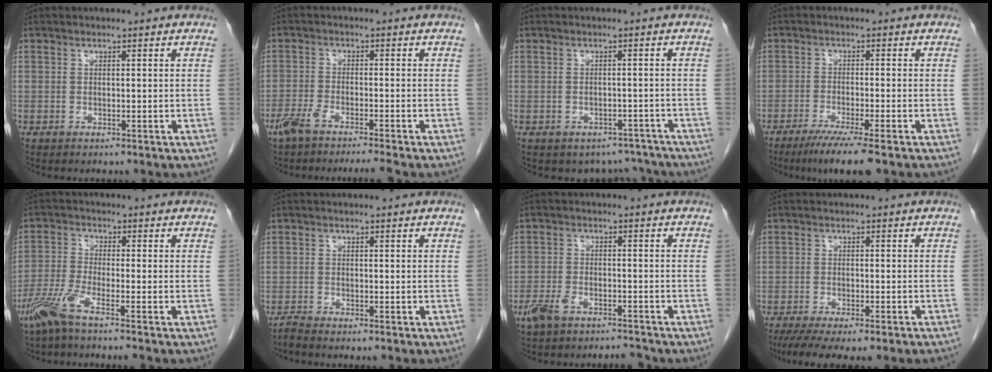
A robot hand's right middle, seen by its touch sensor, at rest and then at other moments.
{"total": 6.2, "force": [-5.0, -0.2, 3.7], "torque": [-0.061, -0.008, -0.086]}
{"total": 5.6, "force": [-4.8, 2.9, -0.1], "torque": [0.018, 0.016, -0.052]}
{"total": 6.8, "force": [-4.8, -0.5, 4.7], "torque": [-0.074, -0.018, -0.080]}
{"total": 5.2, "force": [-3.8, -0.3, 3.5], "torque": [-0.082, -0.012, -0.086]}
{"total": 1.1, "force": [-1.1, -0.3, 0.3], "torque": [-0.009, -0.004, -0.024]}
{"total": 5.4, "force": [-4.4, 1.8, 2.5], "torque": [-0.055, 0.001, -0.078]}
{"total": 10.0, "force": [-8.2, 0.7, 5.7], "torque": [-0.068, -0.010, -0.118]}